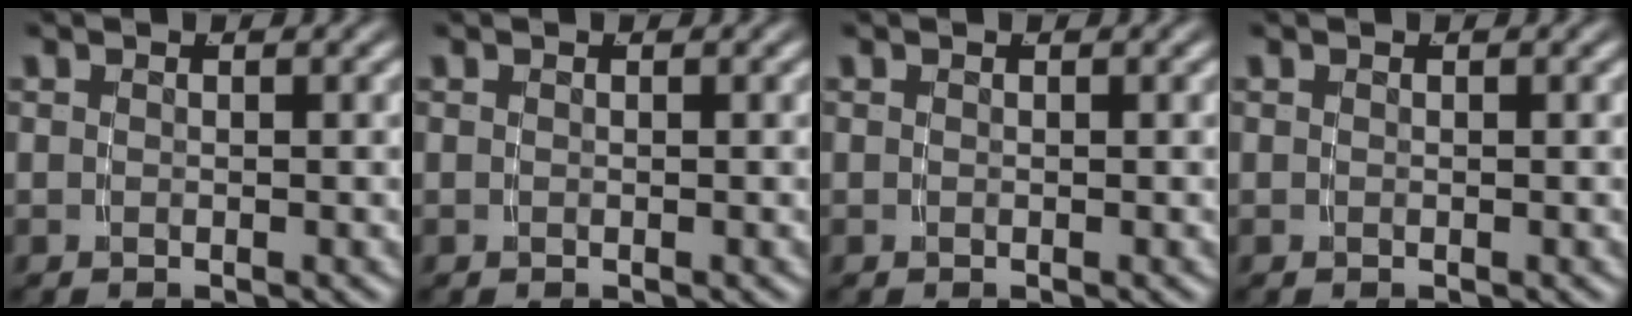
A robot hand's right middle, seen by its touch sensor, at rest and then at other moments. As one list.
[{"total": 0.0}, {"total": 0.0}, {"total": 0.0}]